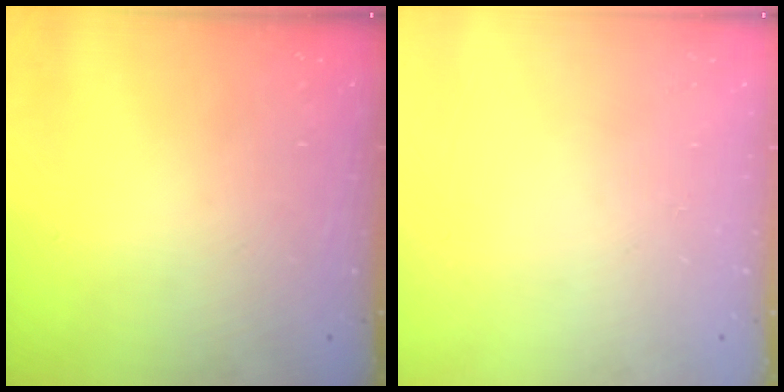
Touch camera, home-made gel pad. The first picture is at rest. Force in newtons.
{"total": 0.0}